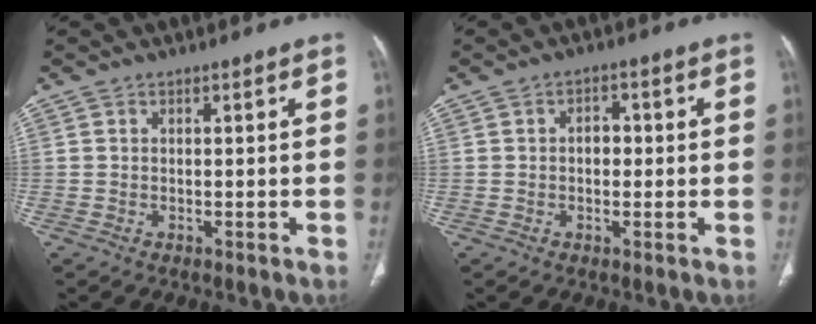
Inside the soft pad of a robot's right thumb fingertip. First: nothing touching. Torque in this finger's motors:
{"motor_torque": [-0.49, 0.08, -0.32, 0.19, 0.04]}